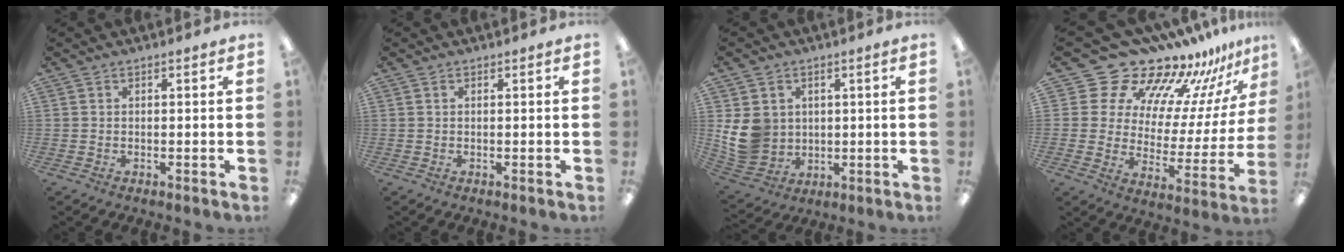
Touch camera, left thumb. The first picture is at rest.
{"total": 0.0}
{"total": 10.3, "force": [1.6, 9.4, 4.0], "torque": [-0.094, 0.002, 0.039]}
{"total": 19.6, "force": [16.3, 9.9, 4.6], "torque": [-0.073, -0.141, 0.294]}